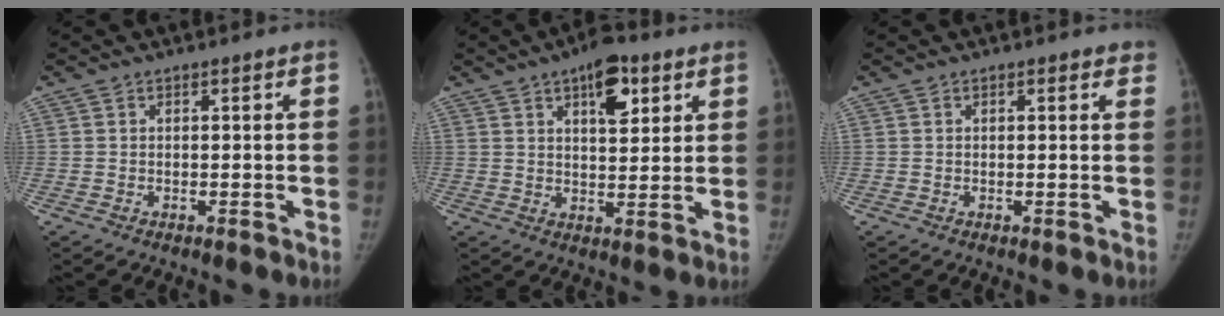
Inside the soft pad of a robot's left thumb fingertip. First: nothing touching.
{"total": 9.3, "force": [4.7, 4.2, 6.9], "torque": [-0.076, -0.019, 0.068]}
{"total": 1.9, "force": [1.4, 0.7, 1.0], "torque": [0.001, 0.001, 0.013]}